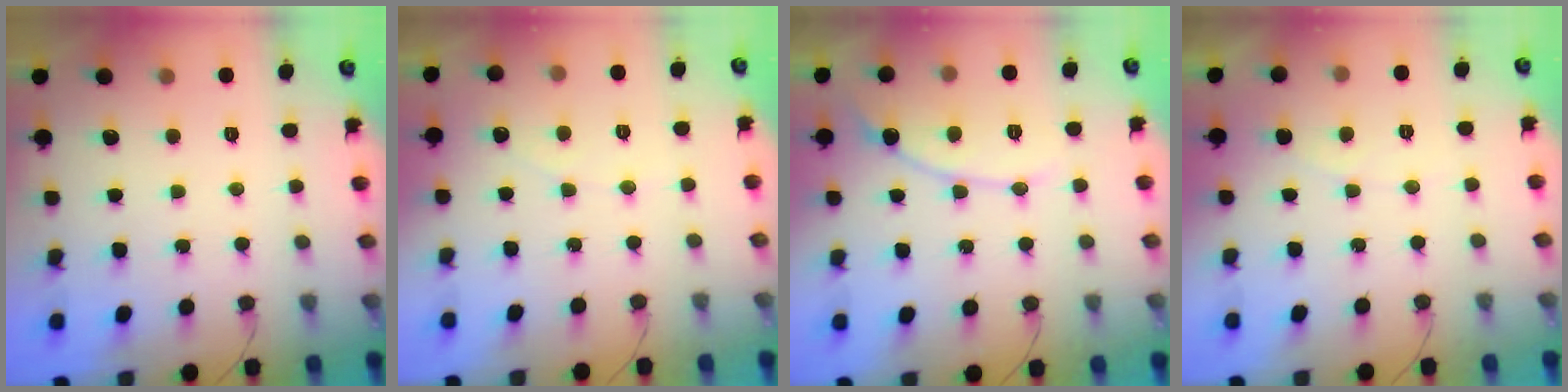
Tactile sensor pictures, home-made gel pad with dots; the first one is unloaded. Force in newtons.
{"total": 2.5, "press": 2.5, "slide": 0.1}
{"total": 10.0, "press": 9.9, "slide": 0.5}
{"total": 2.2, "press": 2.2, "slide": 0.1}